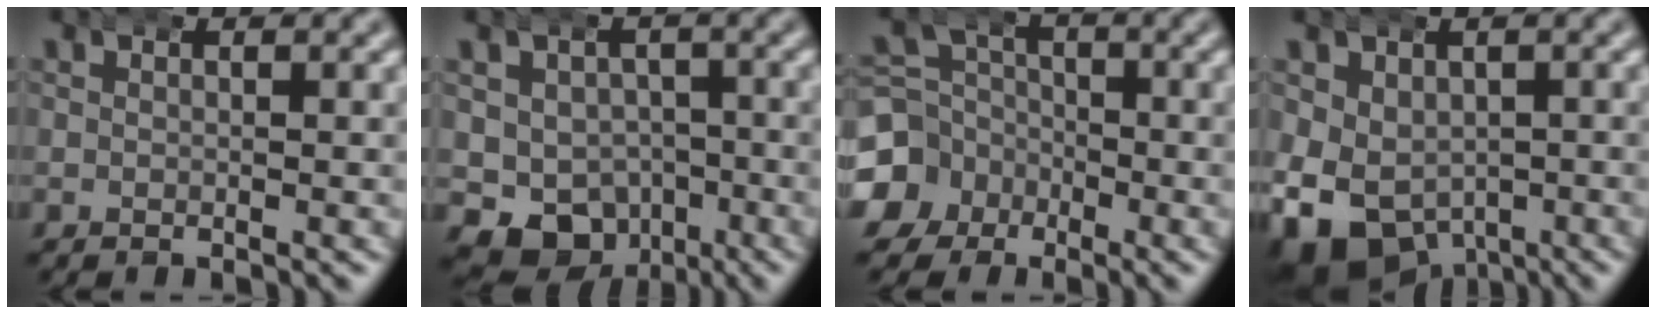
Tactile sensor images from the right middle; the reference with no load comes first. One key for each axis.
{"total": 15.0, "fx": -6.1, "fy": 12.9, "fz": 4.7, "tx": -0.117, "ty": -0.082, "tz": -0.084}
{"total": 8.1, "fx": -2.8, "fy": 7.3, "fz": 1.9, "tx": -0.049, "ty": -0.035, "tz": -0.048}
{"total": 14.6, "fx": -6.3, "fy": 11.7, "fz": 6.1, "tx": -0.143, "ty": -0.083, "tz": -0.079}